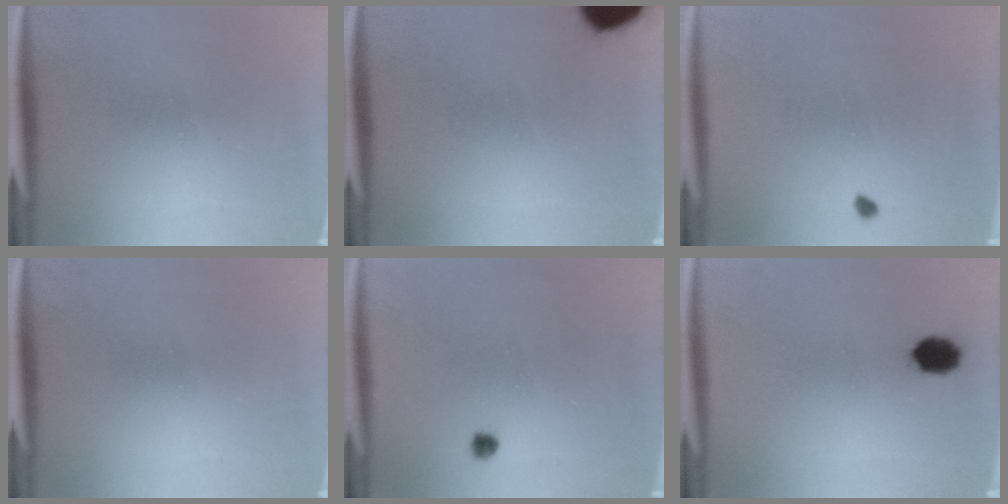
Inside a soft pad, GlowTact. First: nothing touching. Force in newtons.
{"total": 15.7}
{"total": 0.7}
{"total": 0.0}
{"total": 1.2}
{"total": 5.1}